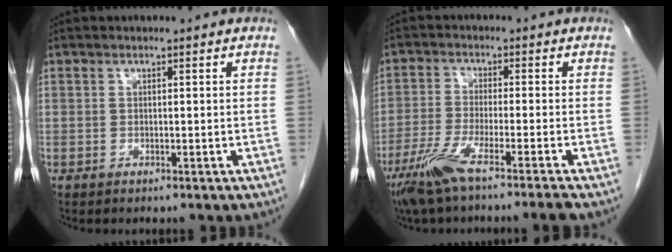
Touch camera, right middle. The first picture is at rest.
{"total": 10.1, "force": [-7.4, -1.4, 6.8], "torque": [-0.119, -0.028, -0.129]}